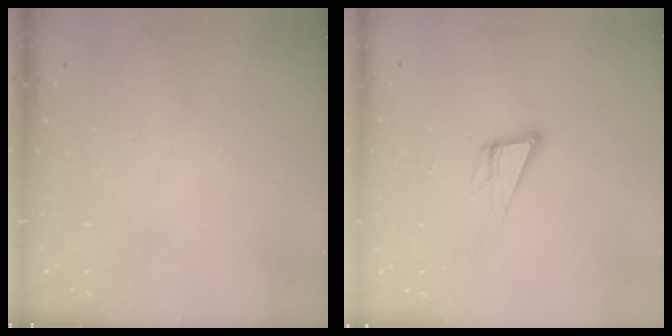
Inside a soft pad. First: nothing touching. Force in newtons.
{"total": 10.3, "press": 9.7, "slide": 3.3}